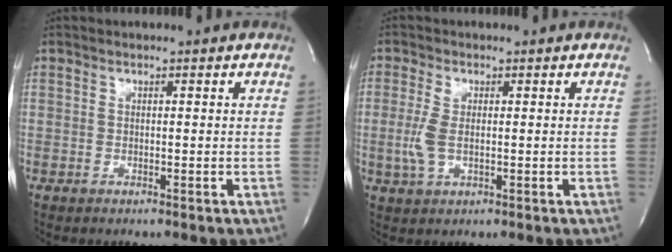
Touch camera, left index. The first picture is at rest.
{"total": 4.0, "force": [-0.1, 1.7, 3.6], "torque": [-0.098, -0.004, 0.003]}